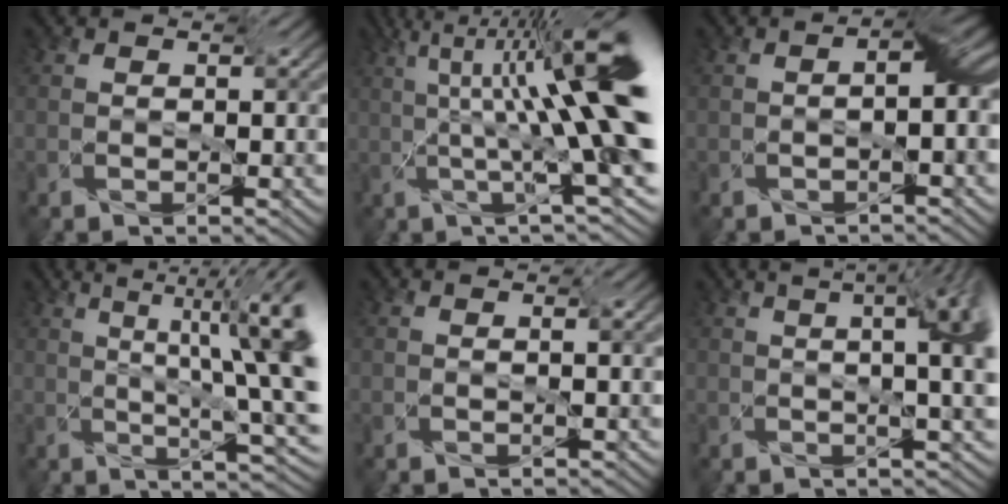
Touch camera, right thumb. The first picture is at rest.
{"total": 12.5, "force": [2.4, 2.1, 12.1], "torque": [-0.202, 0.013, 0.058]}
{"total": 3.4, "force": [-0.9, 0.7, 3.2], "torque": [-0.035, 0.011, -0.021]}
{"total": 11.8, "force": [1.5, 3.0, 11.3], "torque": [-0.138, 0.017, 0.029]}
{"total": 1.4, "force": [0.4, 0.0, 1.3], "torque": [-0.019, 0.005, 0.007]}
{"total": 12.9, "force": [3.9, 4.7, 11.4], "torque": [-0.128, 0.051, 0.053]}